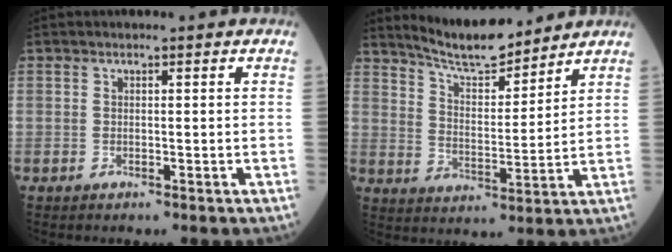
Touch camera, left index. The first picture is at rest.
{"total": 10.0, "force": [9.4, 1.5, 3.1], "torque": [-0.061, 0.004, 0.170]}